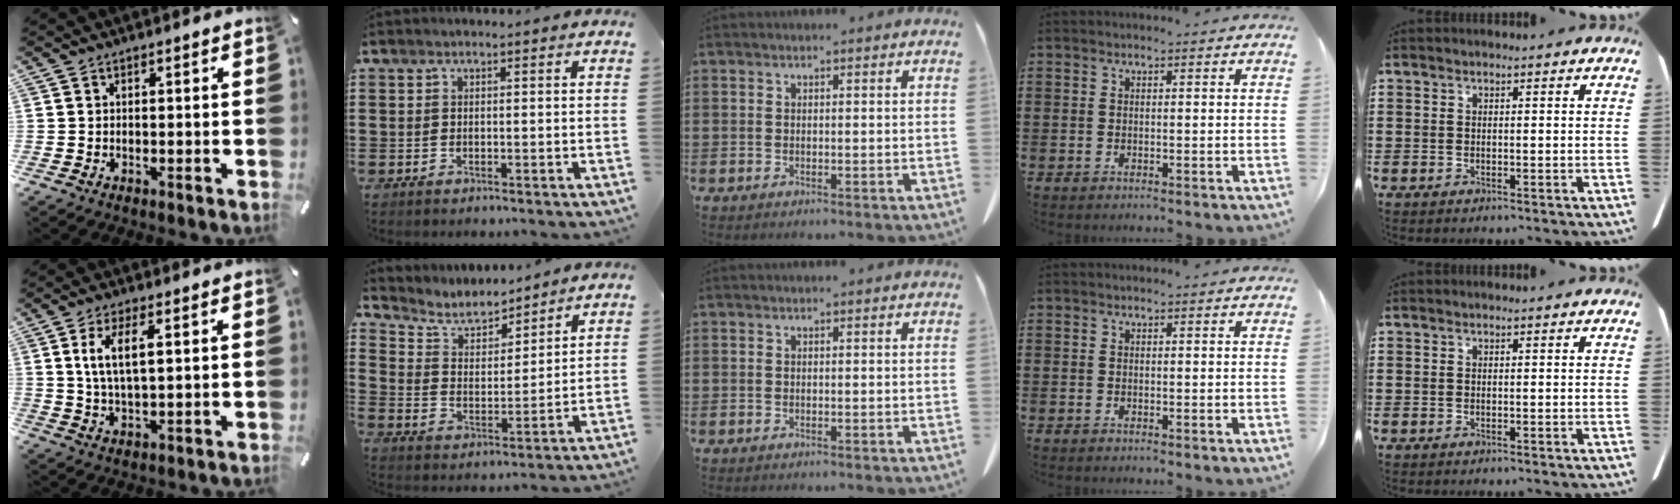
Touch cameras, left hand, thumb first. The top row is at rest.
{"thumb": {"total": 8.0, "force": [2.4, 2.9, 7.0], "torque": [-0.142, 0.001, 0.037]}, "index": {"total": 5.6, "force": [5.1, 1.7, 1.6], "torque": [-0.059, -0.027, 0.086]}}